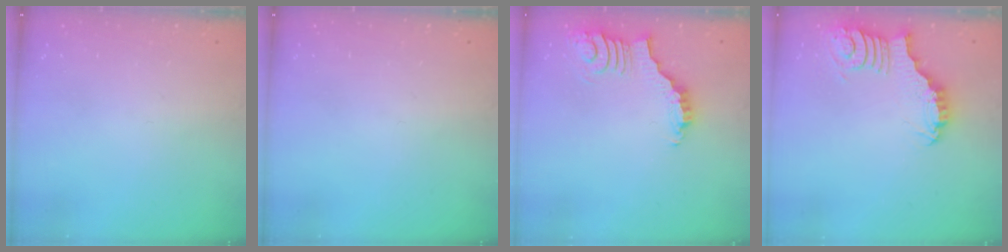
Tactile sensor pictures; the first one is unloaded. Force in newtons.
{"total": 0.0}
{"total": 4.0, "press": 3.9, "slide": 0.7}
{"total": 3.0, "press": 3.0, "slide": 0.1}